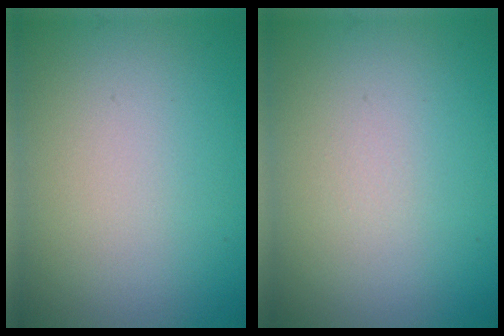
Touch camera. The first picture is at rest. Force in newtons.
{"total": 0.0}